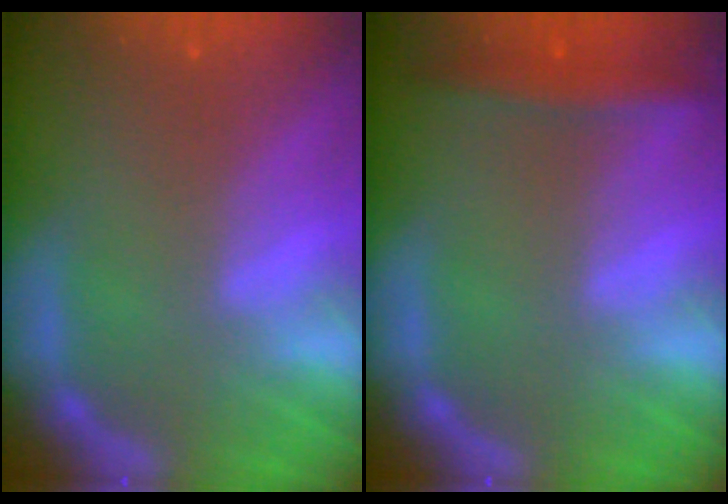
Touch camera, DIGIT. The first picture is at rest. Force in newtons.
{"total": 2.9}